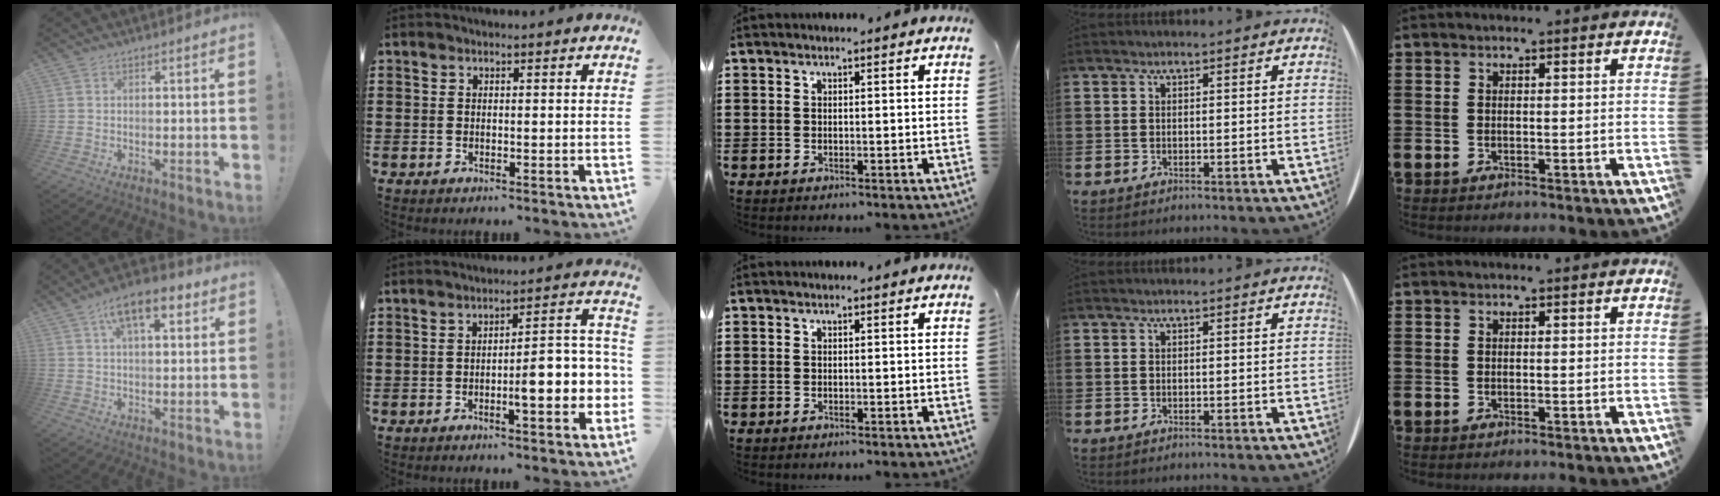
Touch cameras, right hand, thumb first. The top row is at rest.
{"thumb": {"total": 11.0, "force": [5.2, 4.9, 8.4], "torque": [-0.120, -0.014, 0.086]}, "index": {"total": 7.4, "force": [-2.3, 2.0, 6.7], "torque": [-0.086, -0.015, -0.045]}}